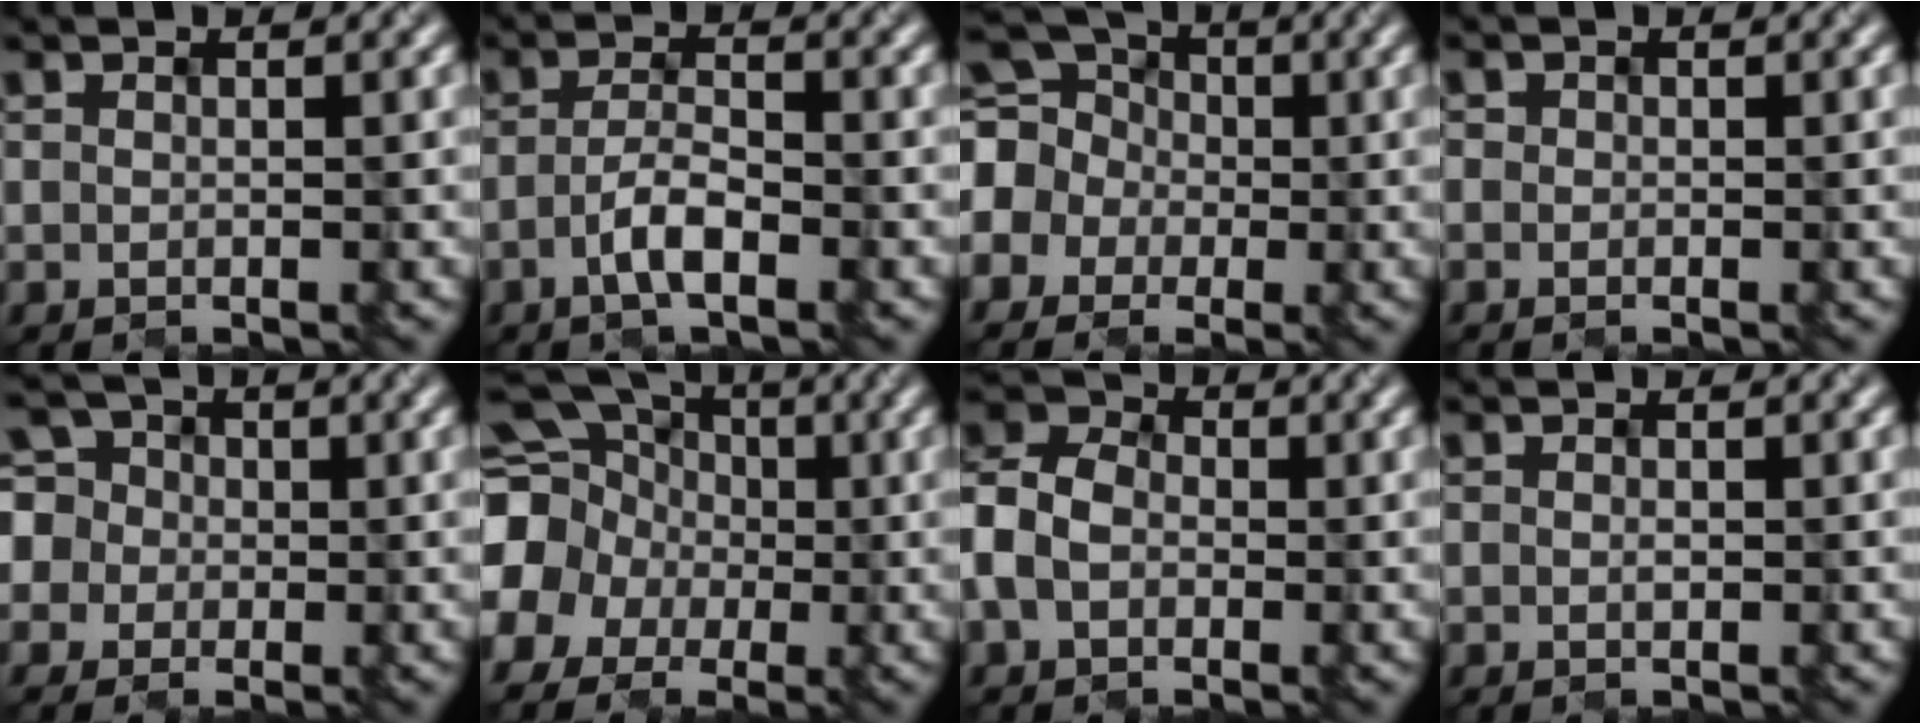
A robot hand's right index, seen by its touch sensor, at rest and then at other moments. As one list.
[{"total": 2.8, "force": [-2.4, 0.0, 1.4], "torque": [-0.047, -0.008, -0.025]}, {"total": 6.0, "force": [-0.9, 5.8, 1.5], "torque": [-0.065, 0.014, -0.031]}, {"total": 1.5, "force": [-0.8, -0.7, -1.1], "torque": [0.001, -0.009, 0.010]}, {"total": 6.3, "force": [1.6, 5.7, 2.1], "torque": [-0.056, 0.027, 0.017]}, {"total": 17.4, "force": [0.1, 16.4, 5.7], "torque": [-0.185, 0.002, -0.016]}, {"total": 4.6, "force": [-2.0, 3.4, 2.3], "torque": [-0.080, -0.001, -0.016]}, {"total": 0.6, "force": [-0.5, -0.3, -0.2], "torque": [0.000, -0.008, 0.006]}]